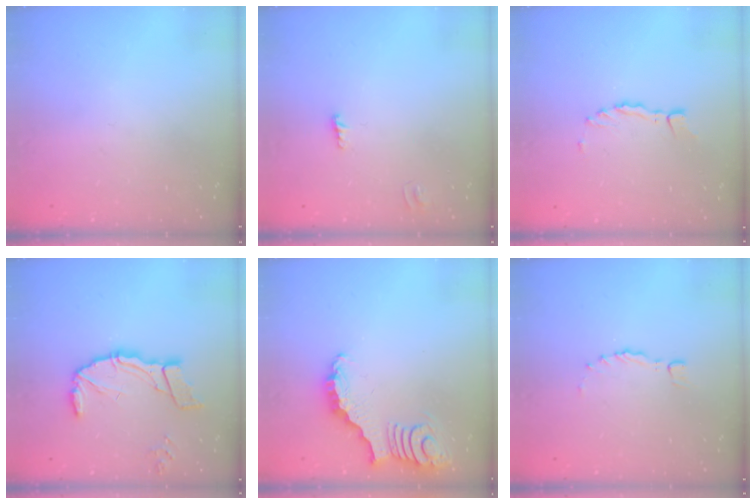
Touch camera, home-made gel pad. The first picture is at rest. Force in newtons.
{"total": 3.0, "press": 3.0, "slide": 0.3}
{"total": 2.2, "press": 2.2, "slide": 0.3}
{"total": 12.1, "press": 12.0, "slide": 1.3}
{"total": 3.2, "press": 3.1, "slide": 0.6}
{"total": 0.0}